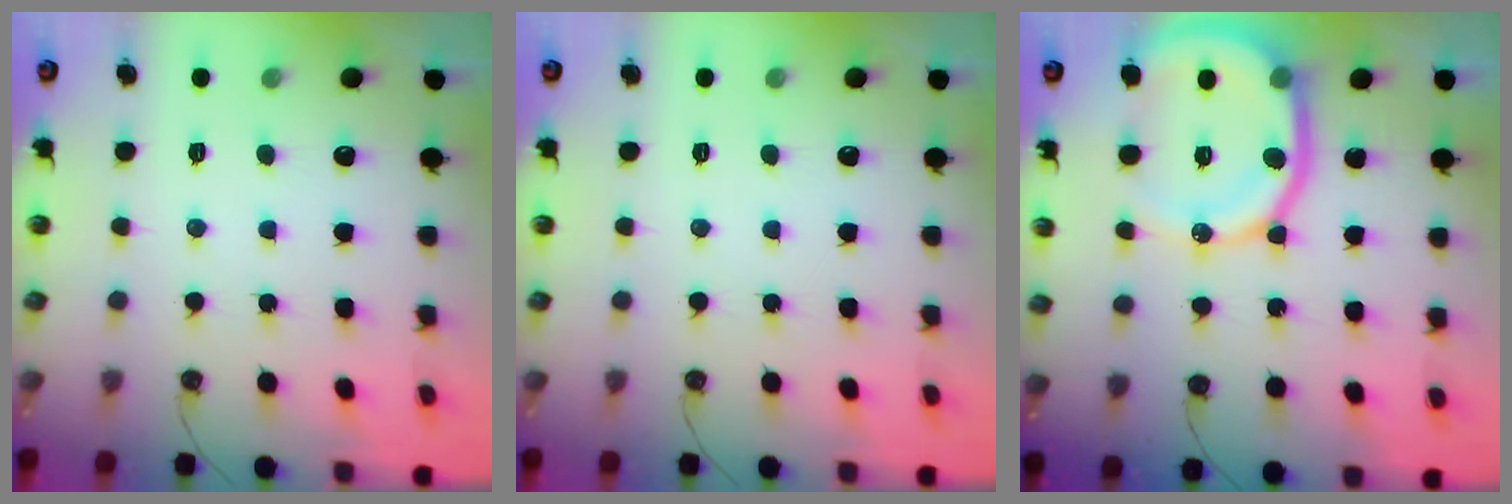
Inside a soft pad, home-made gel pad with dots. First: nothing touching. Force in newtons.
{"total": 0.0}
{"total": 15.7, "press": 15.5, "slide": 1.8}